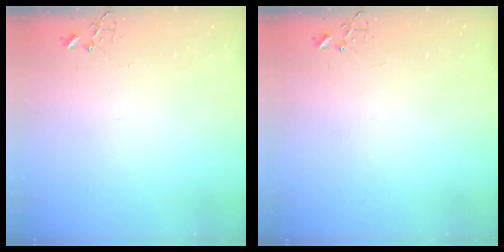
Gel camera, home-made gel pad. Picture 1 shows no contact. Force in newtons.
{"total": 0.0}